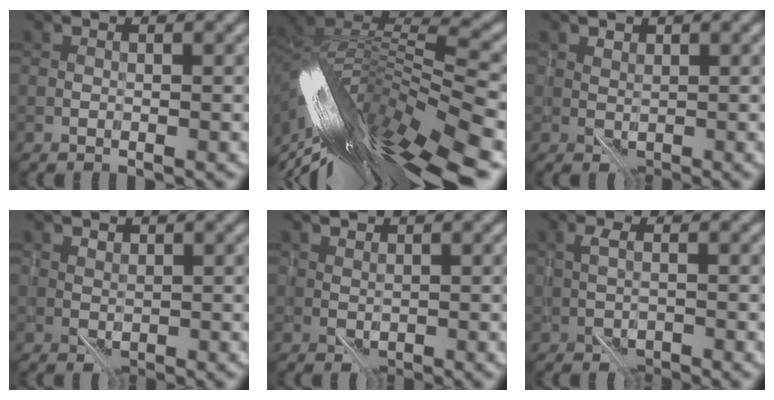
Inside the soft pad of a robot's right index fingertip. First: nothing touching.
{"total": 16.0, "force": [-7.2, 4.7, 13.6], "torque": [-0.247, 0.029, -0.116]}
{"total": 1.5, "force": [0.6, 1.0, 0.9], "torque": [-0.014, -0.001, 0.012]}
{"total": 1.3, "force": [0.4, 0.9, 0.8], "torque": [-0.013, -0.001, 0.009]}
{"total": 1.2, "force": [0.2, 0.8, 0.8], "torque": [-0.014, -0.002, 0.005]}
{"total": 2.2, "force": [-1.0, 0.8, 1.8], "torque": [-0.044, 0.000, -0.021]}